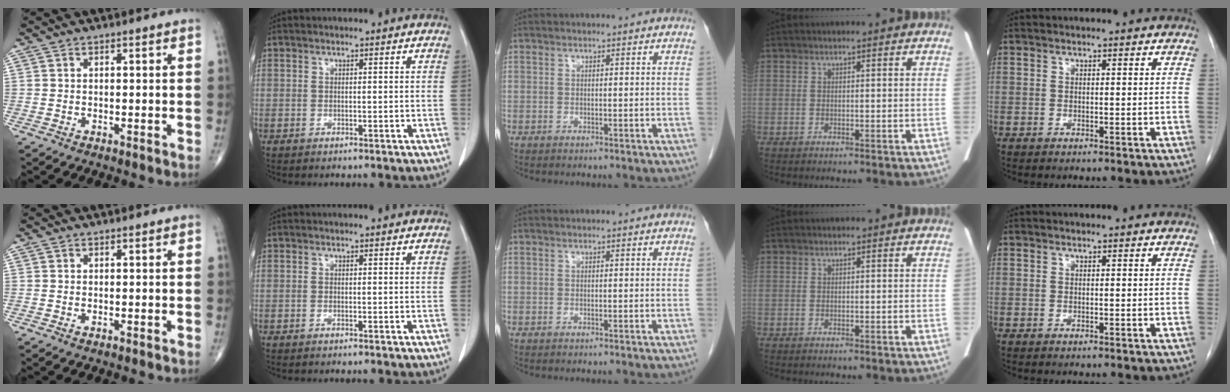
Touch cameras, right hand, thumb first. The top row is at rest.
{}